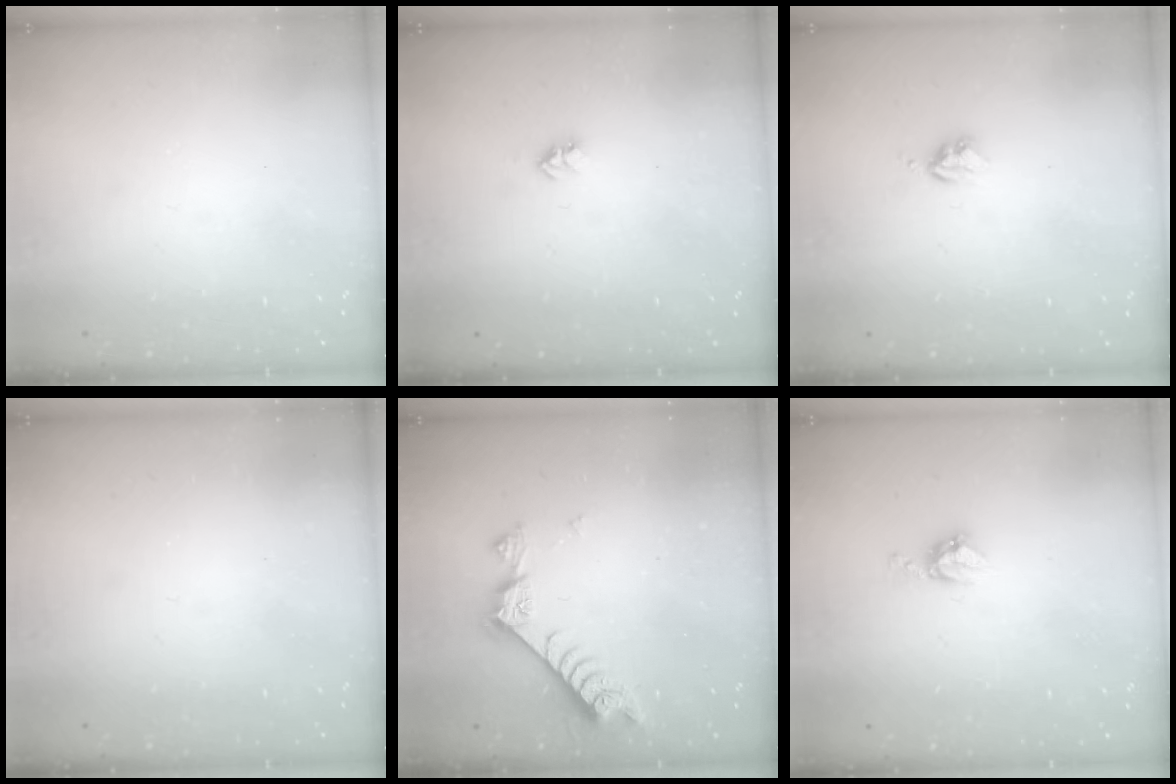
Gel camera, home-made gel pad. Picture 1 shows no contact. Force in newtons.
{"total": 2.7, "press": 2.7, "slide": 0.4}
{"total": 3.7, "press": 3.7, "slide": 0.5}
{"total": 0.0}
{"total": 7.7, "press": 7.6, "slide": 1.2}
{"total": 4.9, "press": 4.8, "slide": 0.2}